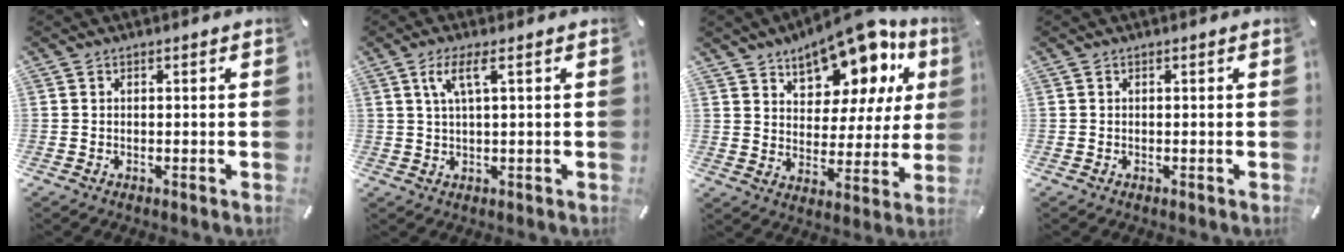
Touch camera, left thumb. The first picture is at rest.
{"total": 5.3, "force": [2.0, 1.0, 4.8], "torque": [-0.099, 0.003, 0.032]}
{"total": 15.4, "force": [11.7, 7.8, 6.1], "torque": [-0.089, -0.095, 0.204]}
{"total": 0.0}